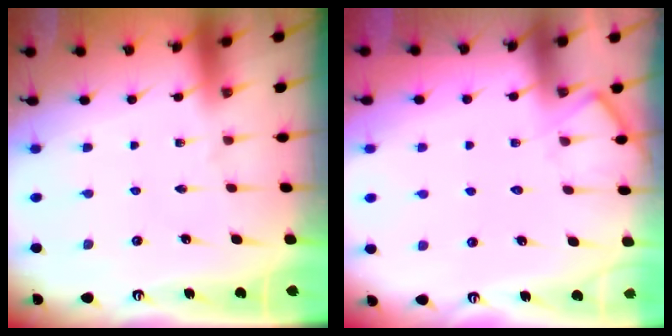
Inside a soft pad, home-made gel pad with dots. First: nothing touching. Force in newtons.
{"total": 7.5, "press": 7.4, "slide": 0.7}